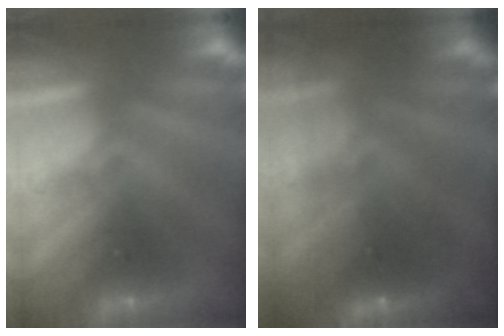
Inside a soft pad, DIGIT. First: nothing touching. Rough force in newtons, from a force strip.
{"total": 7.0}